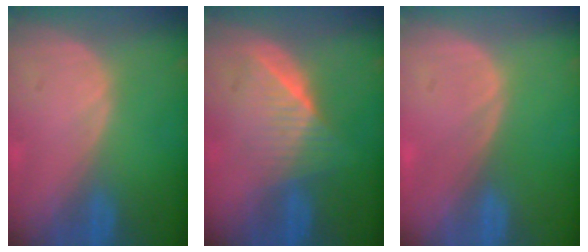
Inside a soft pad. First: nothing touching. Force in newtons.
{"total": 6.5, "press": 5.9, "slide": 2.6}
{"total": 0.7, "press": 0.0, "slide": 0.7}